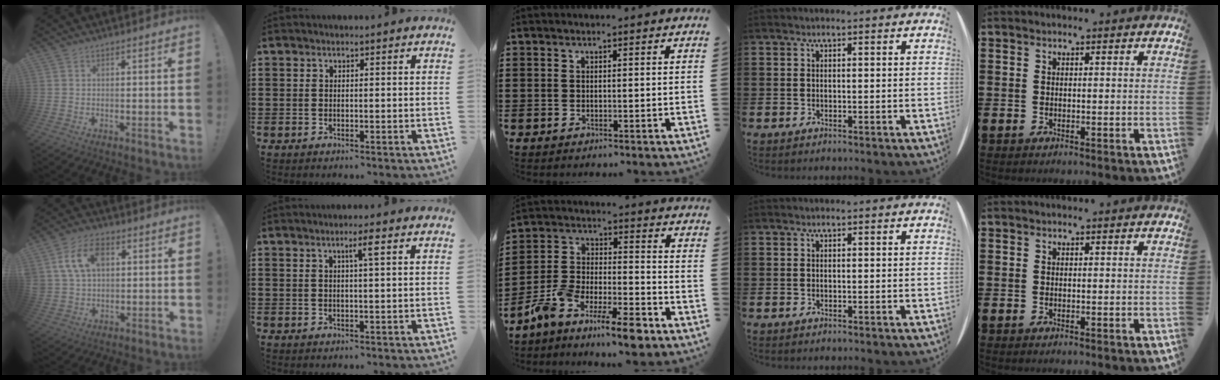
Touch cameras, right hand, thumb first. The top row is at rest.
{"thumb": {"total": 10.7, "force": [3.8, 7.5, 6.6], "torque": [-0.119, 0.004, 0.072]}, "index": {"total": 2.5, "force": [1.1, -0.1, 2.3], "torque": [-0.039, -0.004, 0.013]}, "middle": {"total": 10.2, "force": [-8.6, 1.8, 5.0], "torque": [-0.103, 0.021, -0.169]}}